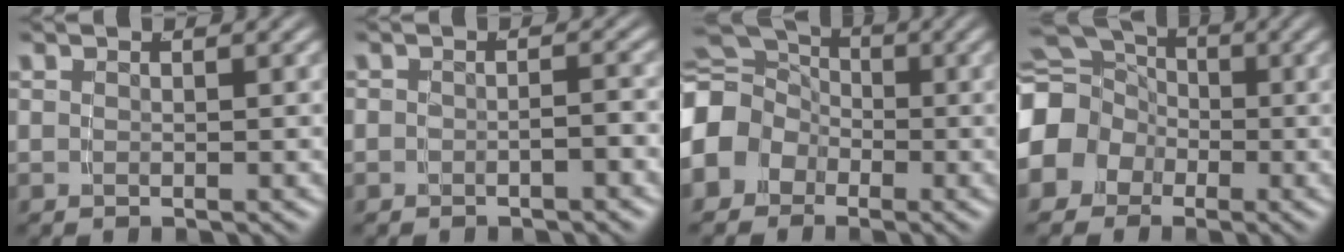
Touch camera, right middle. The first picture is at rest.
{"total": 1.0, "force": [-0.7, 0.6, 0.2], "torque": [0.002, 0.003, -0.017]}
{"total": 8.7, "force": [0.3, 7.5, 4.3], "torque": [-0.093, -0.015, 0.009]}
{"total": 10.8, "force": [0.3, 9.6, 5.0], "torque": [-0.106, -0.013, -0.001]}